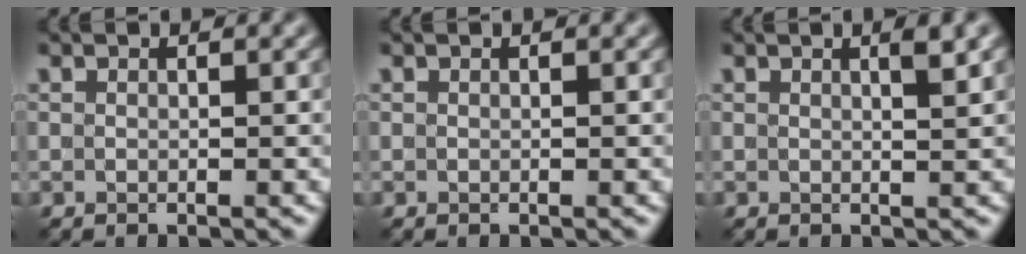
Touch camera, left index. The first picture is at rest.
{"total": 0.0}
{"total": 1.8, "force": [0.9, 0.4, 1.5], "torque": [-0.015, 0.003, 0.010]}